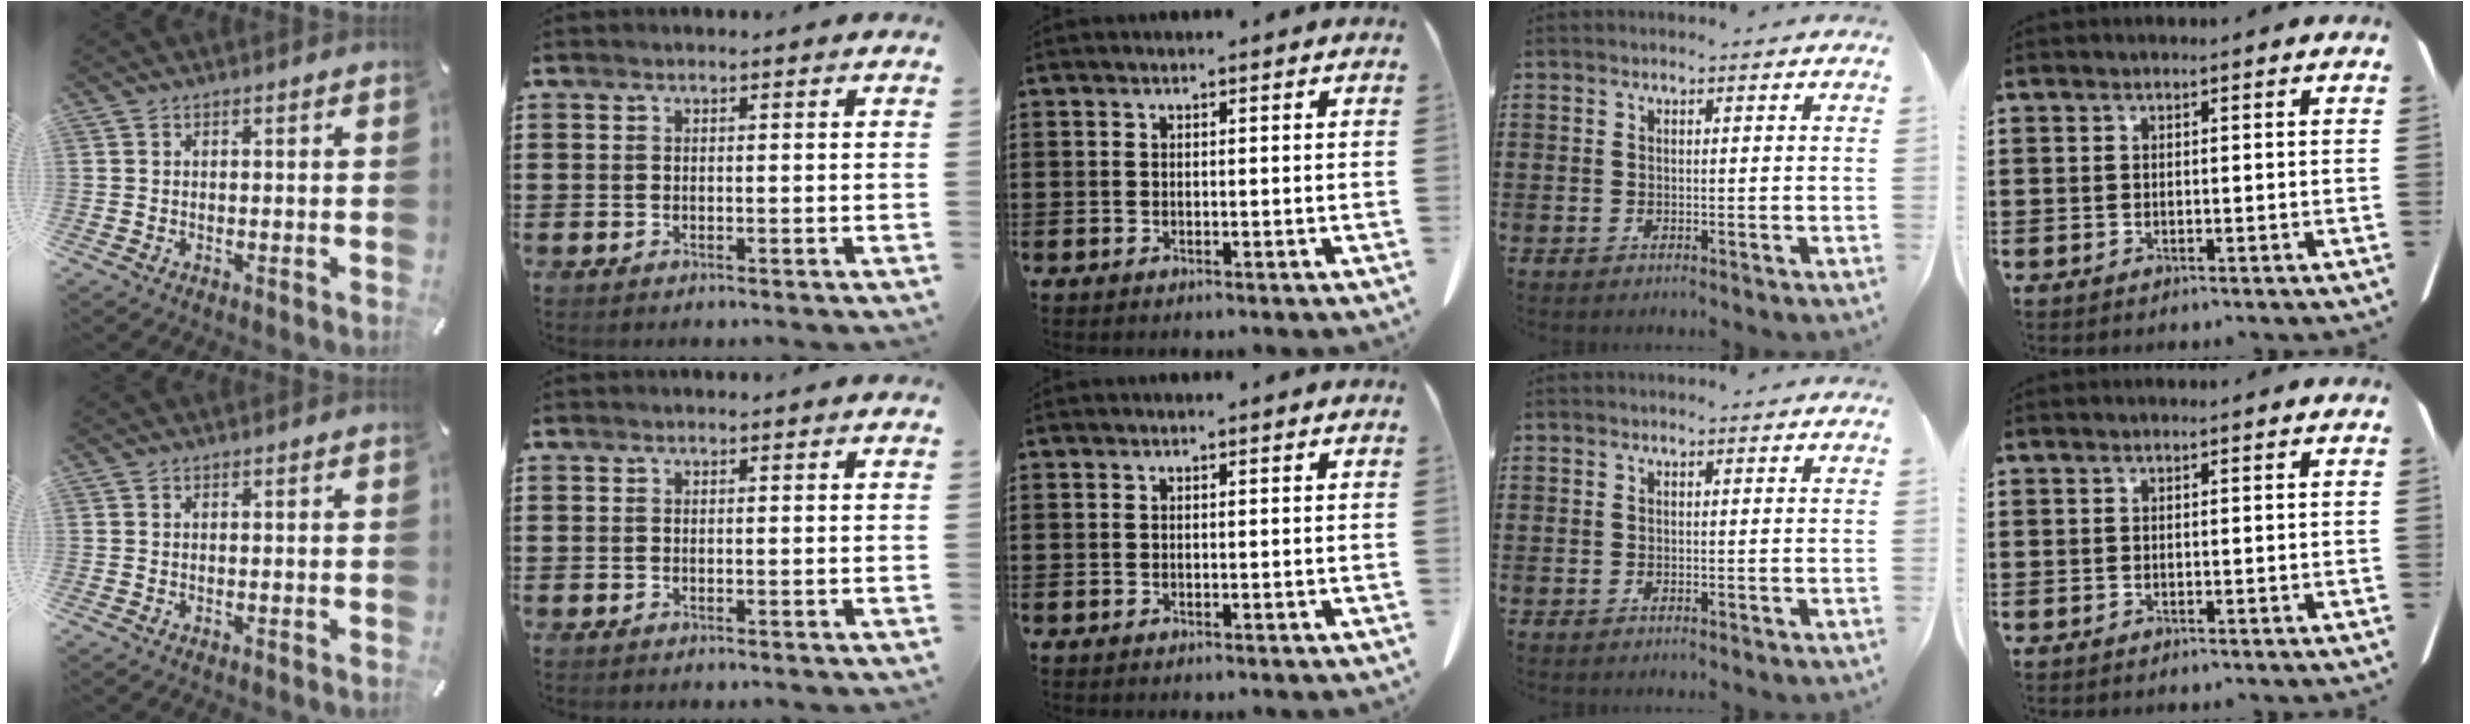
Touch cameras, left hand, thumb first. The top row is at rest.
{}